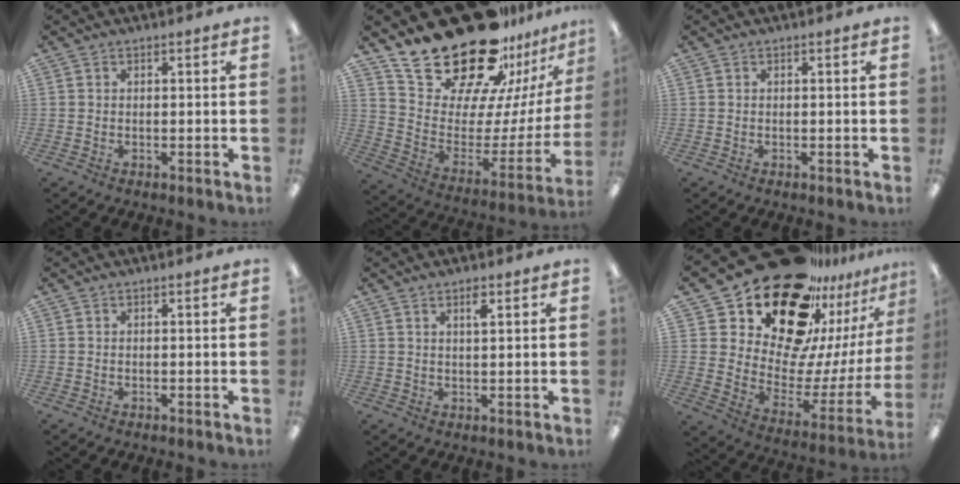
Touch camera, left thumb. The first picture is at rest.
{"total": 30.2, "force": [22.6, 13.2, 15.0], "torque": [-0.232, -0.166, 0.429]}
{"total": 0.0}
{"total": 0.0}
{"total": 2.8, "force": [1.8, 0.8, 2.0], "torque": [-0.029, -0.003, 0.027]}
{"total": 25.5, "force": [18.8, 12.6, 11.6], "torque": [-0.179, -0.148, 0.353]}